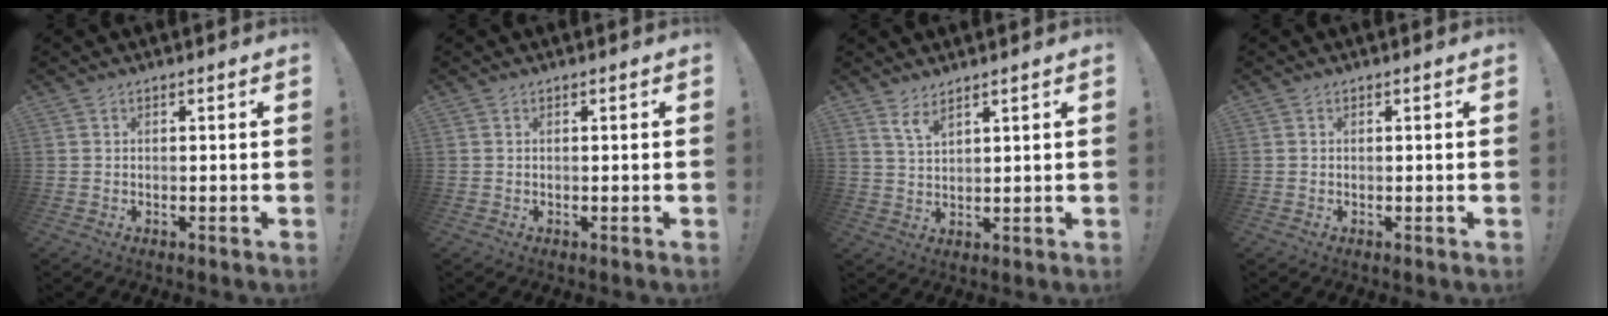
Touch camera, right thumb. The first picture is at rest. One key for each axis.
{"total": 0.0}
{"total": 4.7, "fx": 3.5, "fy": 1.0, "fz": 2.9, "tx": -0.049, "ty": -0.022, "tz": 0.061}
{"total": 0.0}